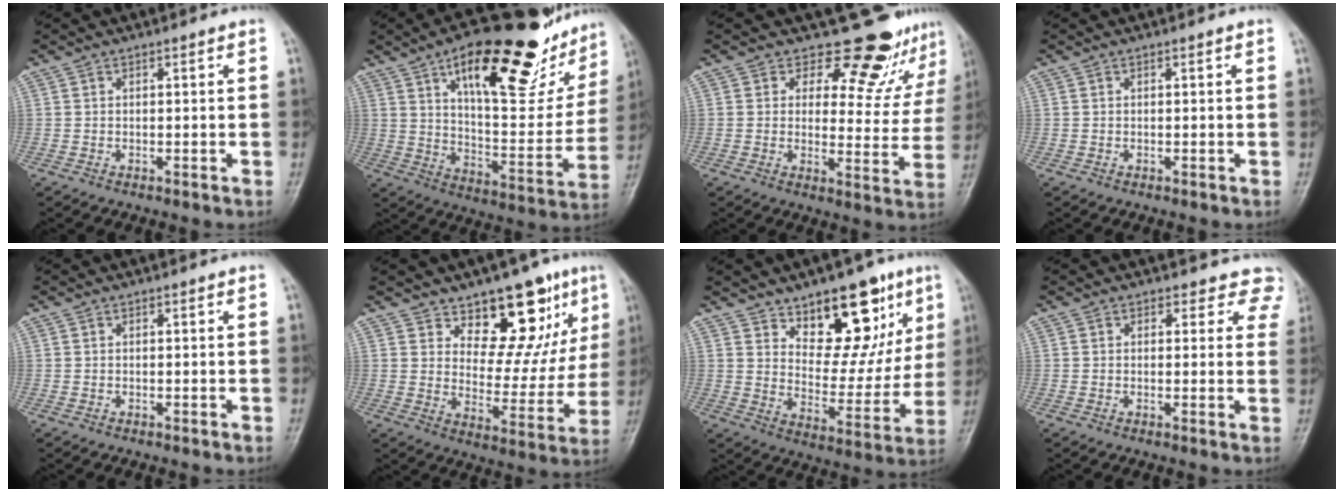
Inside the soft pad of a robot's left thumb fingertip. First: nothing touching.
{"total": 28.4, "force": [16.3, 10.4, 20.8], "torque": [-0.249, -0.038, 0.247]}
{"total": 14.0, "force": [12.1, 6.1, 3.4], "torque": [0.013, -0.094, 0.133]}
{"total": 0.0}
{"total": 0.0}
{"total": 15.3, "force": [9.4, 7.5, 9.5], "torque": [-0.058, -0.061, 0.145]}
{"total": 17.3, "force": [10.0, 8.7, 11.1], "torque": [-0.088, -0.062, 0.156]}
{"total": 6.0, "force": [5.0, 3.3, 0.0], "torque": [0.055, -0.018, 0.028]}